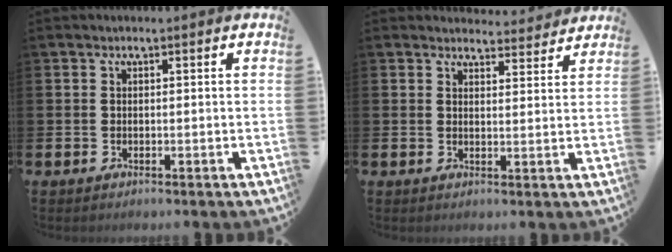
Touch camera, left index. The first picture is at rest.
{"total": 3.5, "force": [3.4, 0.7, -0.1], "torque": [0.009, -0.024, 0.059]}